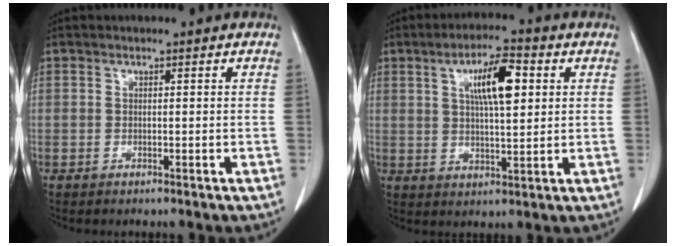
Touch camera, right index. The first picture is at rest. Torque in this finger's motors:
{"motor_torque": [0.30, 0.09, 0.44, 0.12]}